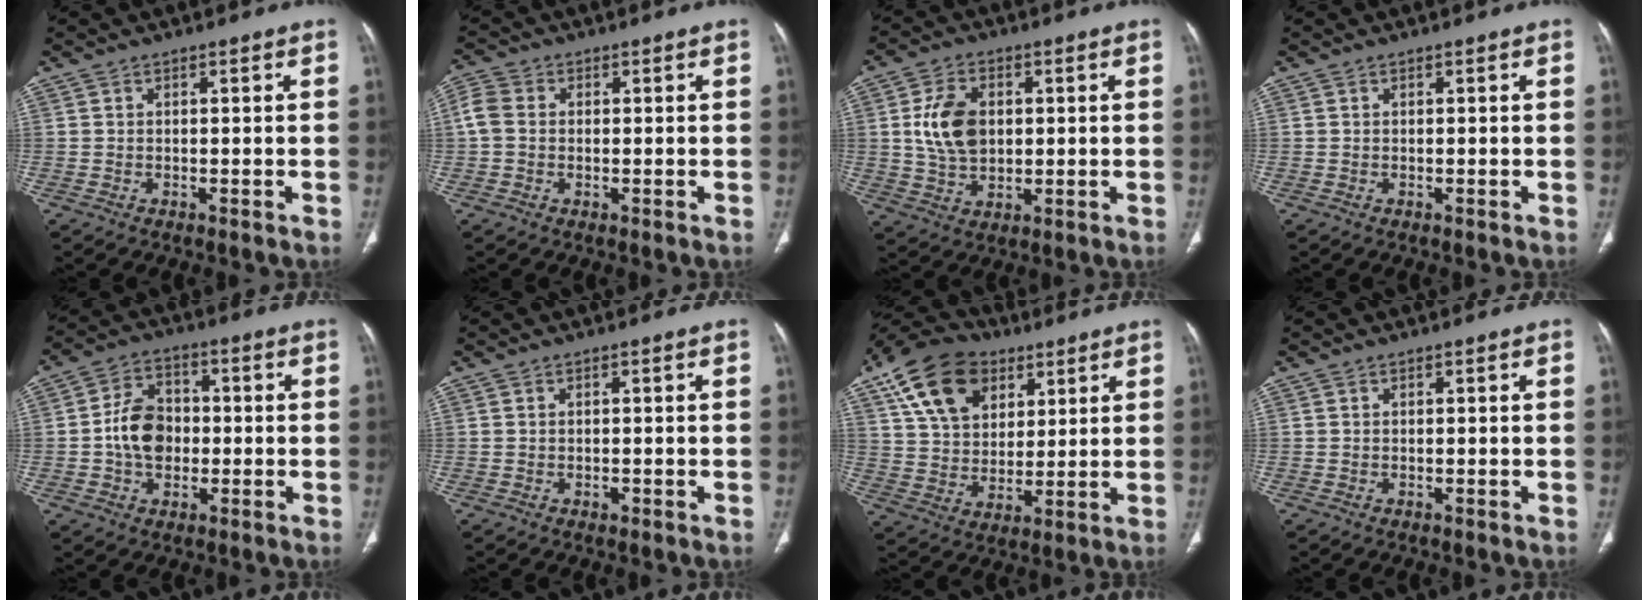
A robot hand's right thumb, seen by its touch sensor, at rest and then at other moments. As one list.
[{"total": 4.3, "force": [0.2, 3.4, 2.6], "torque": [-0.062, 0.010, -0.004]}, {"total": 9.8, "force": [1.3, 6.7, 7.0], "torque": [-0.118, -0.003, 0.031]}, {"total": 0.0}, {"total": 9.6, "force": [-0.8, 7.2, 6.2], "torque": [-0.085, 0.020, -0.020]}, {"total": 0.6, "force": [-0.2, 0.4, 0.3], "torque": [-0.003, 0.001, -0.004]}, {"total": 17.7, "force": [8.4, 12.0, 9.8], "torque": [-0.157, -0.010, 0.146]}, {"total": 0.0}]